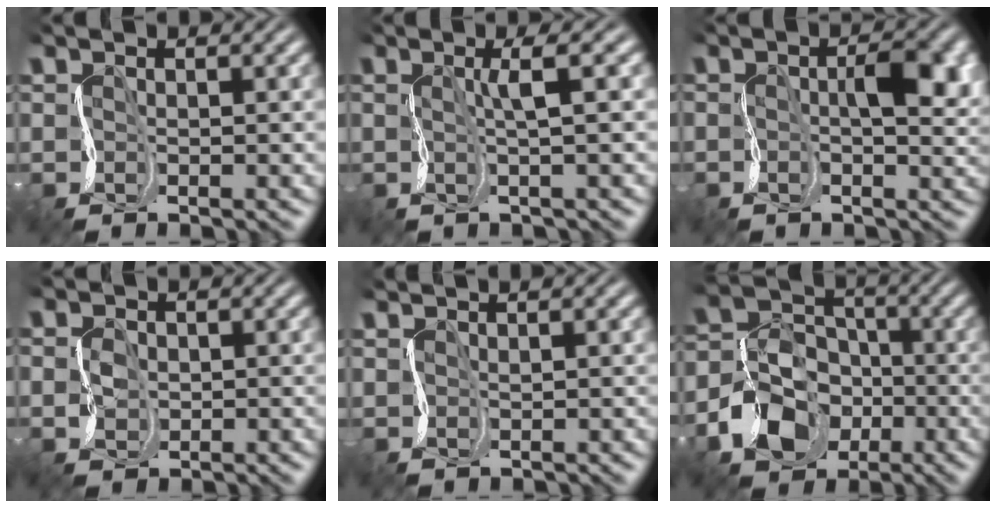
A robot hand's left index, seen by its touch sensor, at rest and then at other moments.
{"total": 1.8, "force": [1.0, -0.2, 1.5], "torque": [-0.026, 0.013, 0.012]}
{"total": 4.2, "force": [0.8, 1.5, 3.9], "torque": [-0.069, 0.010, 0.007]}
{"total": 0.9, "force": [0.2, 0.9, -0.1], "torque": [-0.016, 0.007, 0.002]}
{"total": 1.1, "force": [0.7, -0.4, -0.7], "torque": [0.010, 0.005, 0.010]}
{"total": 5.7, "force": [-2.6, 4.8, 1.6], "torque": [-0.038, 0.011, -0.059]}